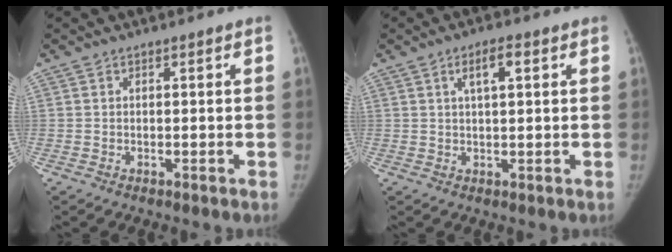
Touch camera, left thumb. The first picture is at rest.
{"total": 4.1, "force": [1.6, 1.3, 3.5], "torque": [-0.057, 0.005, 0.028]}